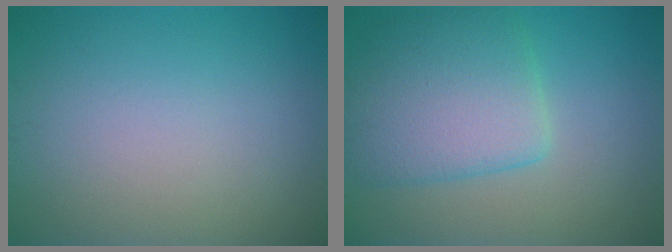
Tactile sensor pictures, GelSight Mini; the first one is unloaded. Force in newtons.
{"total": 6.2, "press": 6.2, "slide": 0.5}